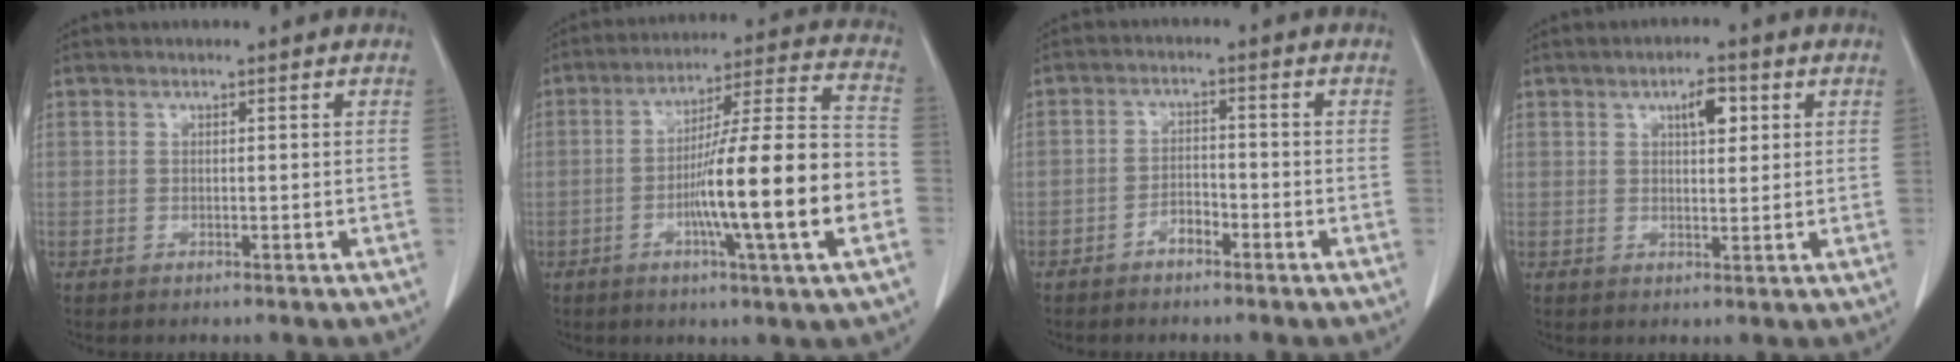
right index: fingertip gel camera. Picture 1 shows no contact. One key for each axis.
{"total": 18.4, "fx": -4.7, "fy": 0.2, "fz": 17.8, "tx": -0.273, "ty": 0.008, "tz": -0.076}
{"total": 2.8, "fx": -2.0, "fy": 1.1, "fz": 1.6, "tx": -0.028, "ty": 0.006, "tz": -0.036}
{"total": 4.0, "fx": 1.7, "fy": 1.4, "fz": 3.3, "tx": -0.053, "ty": 0.004, "tz": 0.026}